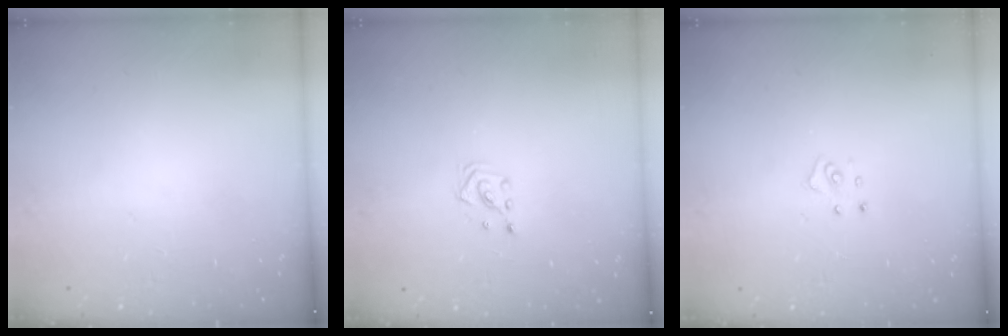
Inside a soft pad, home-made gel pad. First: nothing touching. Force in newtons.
{"total": 2.6, "press": 2.6, "slide": 0.3}
{"total": 4.0, "press": 4.0, "slide": 0.3}